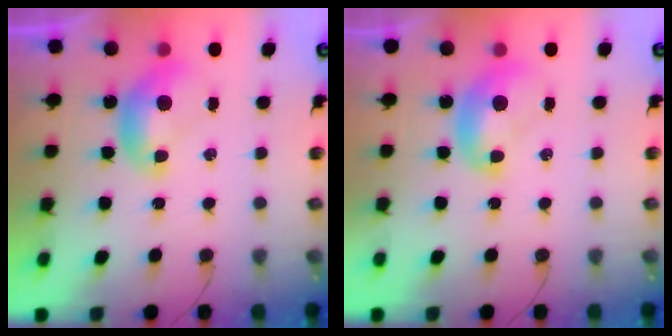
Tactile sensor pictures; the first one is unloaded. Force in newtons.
{"total": 1.4, "press": 1.4, "slide": 0.3}